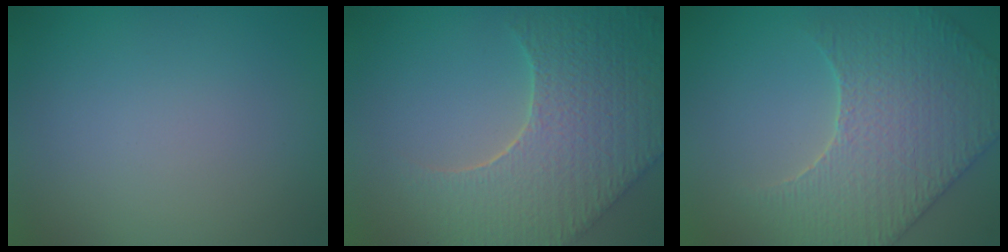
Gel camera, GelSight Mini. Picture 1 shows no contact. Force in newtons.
{"total": 8.8, "press": 6.3, "slide": 6.2}
{"total": 5.5, "press": 5.2, "slide": 1.8}